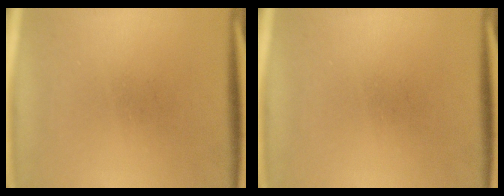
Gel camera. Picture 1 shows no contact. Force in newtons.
{"total": 0.0}